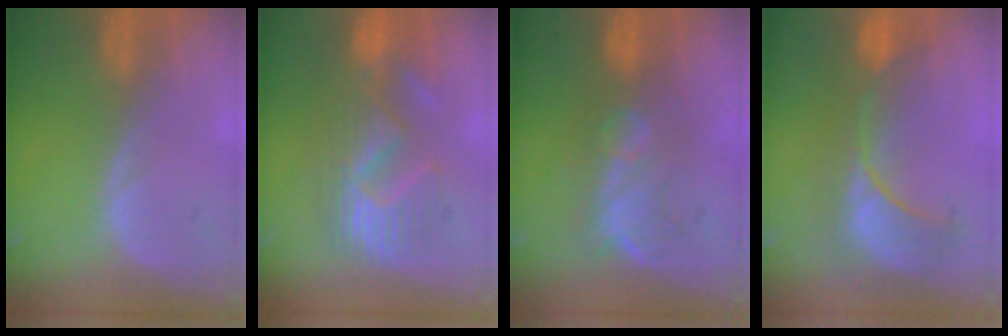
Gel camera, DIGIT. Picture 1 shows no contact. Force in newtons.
{"total": 11.0, "press": 9.8, "slide": 5.0}
{"total": 7.6, "press": 7.3, "slide": 2.1}
{"total": 8.8, "press": 8.8, "slide": 0.5}